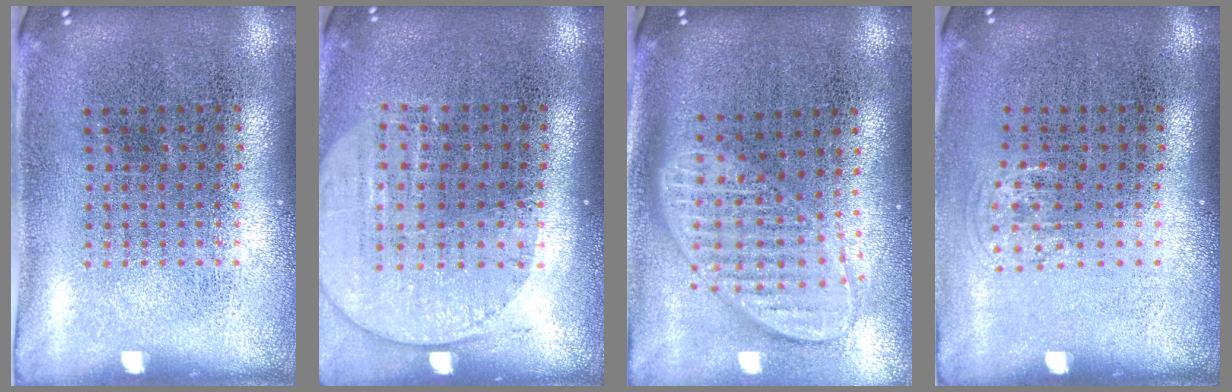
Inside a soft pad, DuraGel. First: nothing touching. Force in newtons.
{"total": 1.6, "press": 1.4, "slide": 0.6}
{"total": 1.9, "press": 1.5, "slide": 1.1}
{"total": 0.7, "press": 0.5, "slide": 0.4}